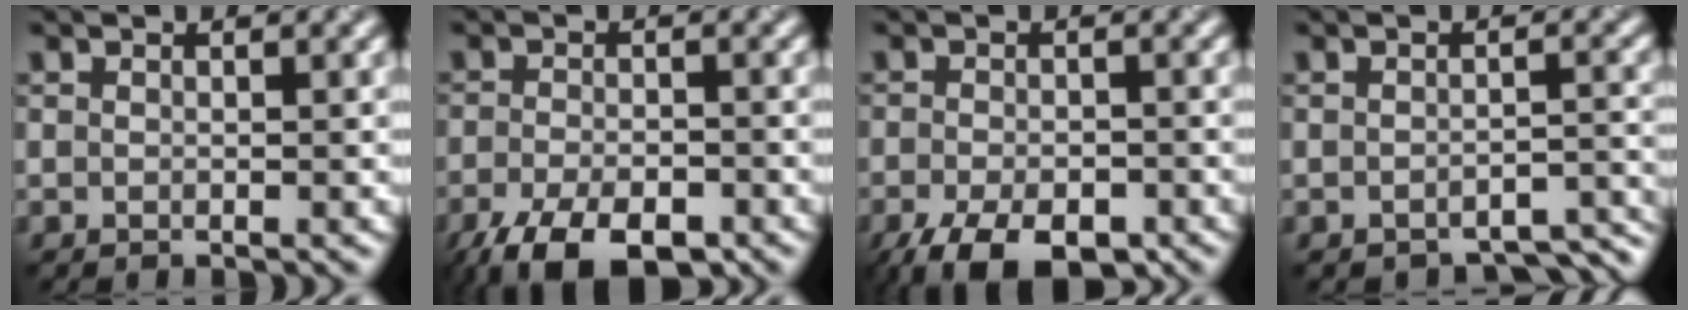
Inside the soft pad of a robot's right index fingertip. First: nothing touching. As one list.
[{"total": 7.4, "force": [-5.0, 2.8, 4.7], "torque": [-0.089, -0.016, -0.093]}, {"total": 6.7, "force": [-4.4, 2.8, 4.2], "torque": [-0.077, -0.015, -0.076]}, {"total": 3.7, "force": [-3.3, 1.1, 1.3], "torque": [-0.014, -0.008, -0.036]}]